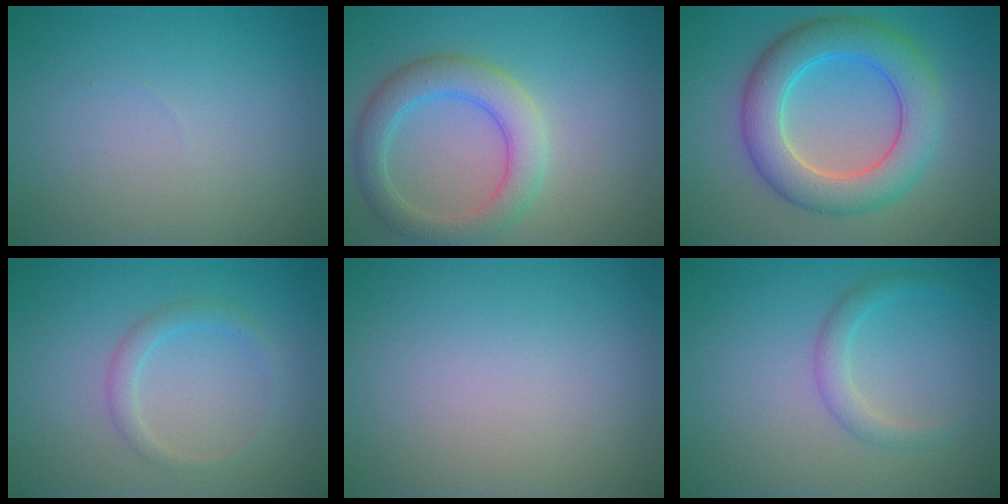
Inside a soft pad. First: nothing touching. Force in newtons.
{"total": 4.6, "press": 4.6, "slide": 0.6}
{"total": 7.1, "press": 7.1, "slide": 0.3}
{"total": 1.5, "press": 1.5, "slide": 0.1}
{"total": 0.0}
{"total": 1.8, "press": 1.8, "slide": 0.0}